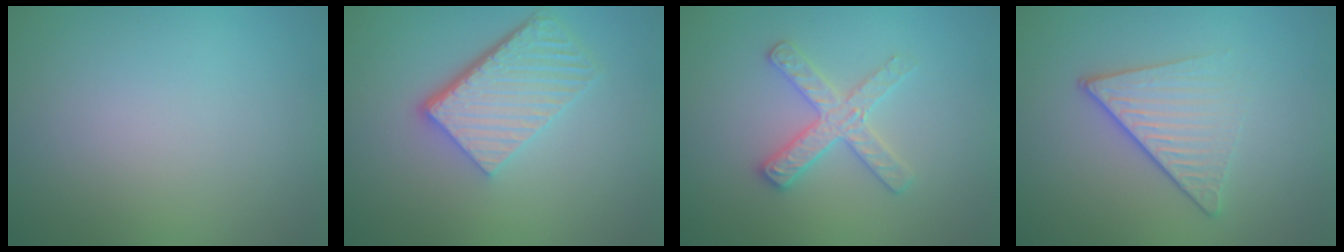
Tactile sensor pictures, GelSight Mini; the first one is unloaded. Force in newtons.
{"total": 5.7, "press": 3.9, "slide": 4.2}
{"total": 2.8, "press": 2.8, "slide": 0.3}
{"total": 4.2, "press": 2.9, "slide": 3.1}